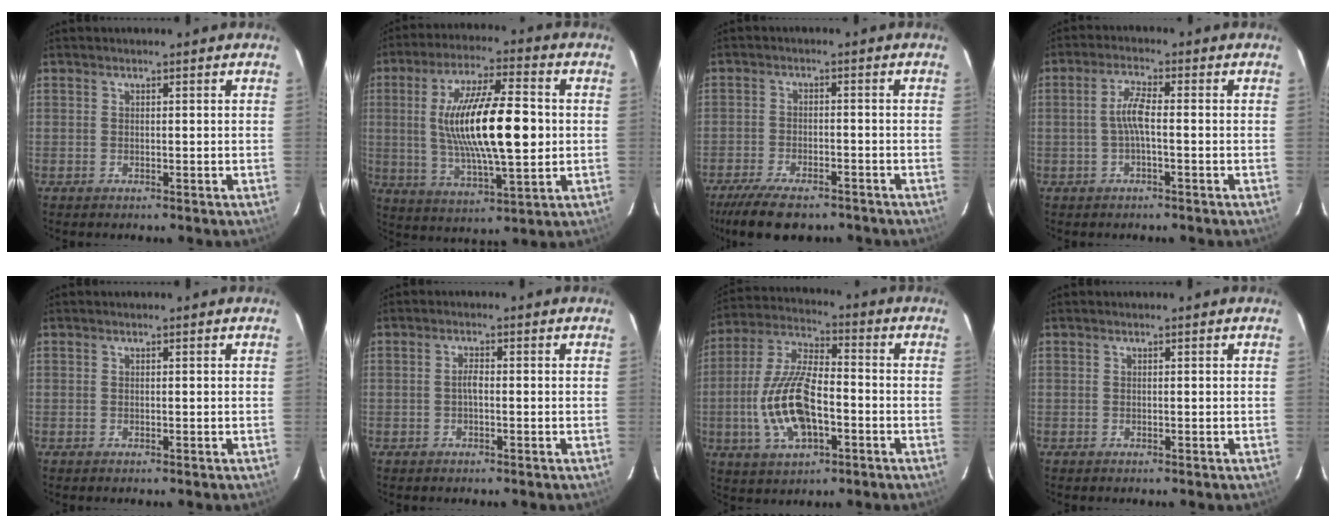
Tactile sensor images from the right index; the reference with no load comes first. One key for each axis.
{"total": 18.6, "fx": 0.8, "fy": 4.9, "fz": 18.0, "tx": -0.322, "ty": 0.005, "tz": 0.021}
{"total": 11.9, "fx": -9.4, "fy": 4.1, "fz": 6.1, "tx": -0.139, "ty": -0.024, "tz": -0.152}
{"total": 3.8, "fx": -0.8, "fy": 0.4, "fz": 3.7, "tx": -0.077, "ty": 0.008, "tz": -0.014}
{"total": 0.0}
{"total": 1.5, "fx": -0.4, "fy": 0.5, "fz": 1.4, "tx": -0.027, "ty": 0.006, "tz": -0.008}
{"total": 15.5, "fx": -3.9, "fy": 6.7, "fz": 13.4, "tx": -0.288, "ty": 0.001, "tz": -0.070}
{"total": 0.0}